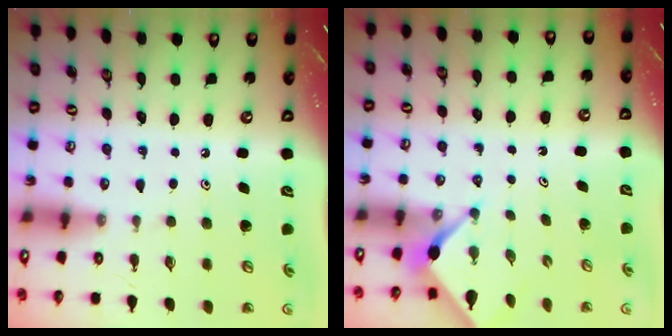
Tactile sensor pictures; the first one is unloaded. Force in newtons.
{"total": 2.5, "press": 2.5, "slide": 0.3}